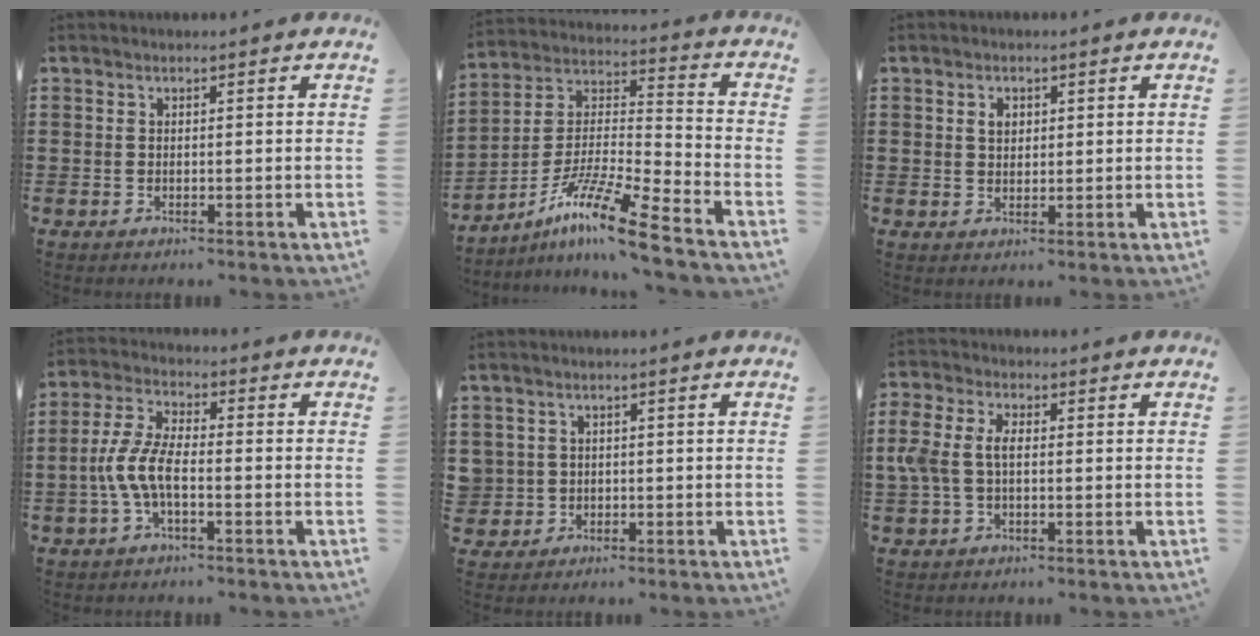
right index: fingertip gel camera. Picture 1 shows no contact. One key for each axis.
{"total": 12.4, "fx": -9.9, "fy": 0.2, "fz": 7.5, "tx": -0.150, "ty": 0.009, "tz": -0.197}
{"total": 2.1, "fx": 0.7, "fy": 1.5, "fz": 1.3, "tx": -0.029, "ty": 0.008, "tz": 0.013}
{"total": 6.9, "fx": -2.1, "fy": 2.6, "fz": 6.0, "tx": -0.151, "ty": -0.012, "tz": -0.048}
{"total": 2.0, "fx": 0.0, "fy": 2.0, "fz": -0.1, "tx": -0.008, "ty": 0.009, "tz": -0.003}
{"total": 5.2, "fx": -0.1, "fy": 3.1, "fz": 4.1, "tx": -0.111, "ty": -0.001, "tz": -0.011}